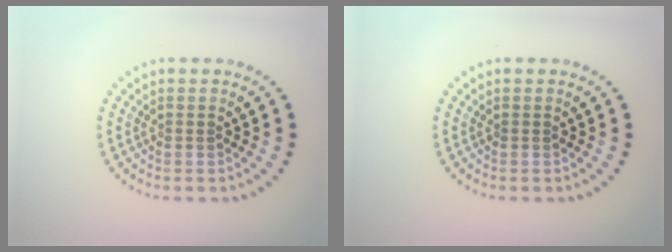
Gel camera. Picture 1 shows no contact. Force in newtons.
{"total": 0.0}